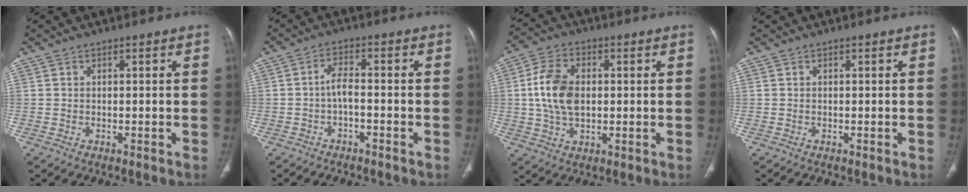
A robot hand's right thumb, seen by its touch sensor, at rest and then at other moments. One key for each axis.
{"total": 3.5, "fx": -1.3, "fy": 1.4, "fz": 2.9, "tx": -0.056, "ty": 0.025, "tz": -0.027}
{"total": 10.4, "fx": 0.7, "fy": 6.8, "fz": 7.9, "tx": -0.148, "ty": 0.006, "tz": 0.014}
{"total": 0.0}